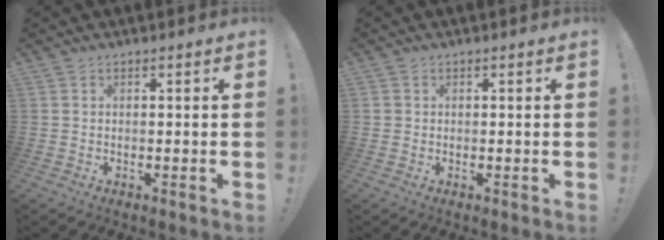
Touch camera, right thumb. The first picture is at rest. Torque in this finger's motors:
{"motor_torque": [-0.15, -0.06, -0.11, 0.12, 0.00]}